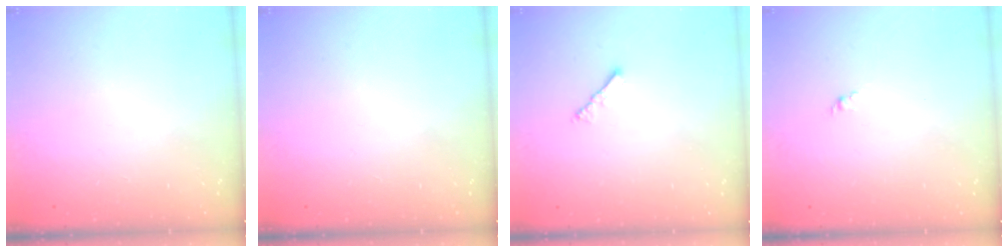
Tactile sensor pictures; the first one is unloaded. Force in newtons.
{"total": 0.0}
{"total": 2.2, "press": 2.1, "slide": 0.5}
{"total": 1.6, "press": 1.5, "slide": 0.6}